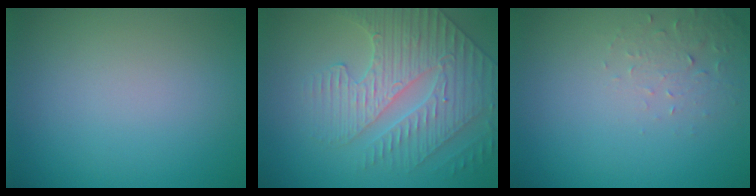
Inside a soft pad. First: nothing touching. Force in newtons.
{"total": 4.5, "press": 4.5, "slide": 0.4}
{"total": 1.9, "press": 1.8, "slide": 0.4}